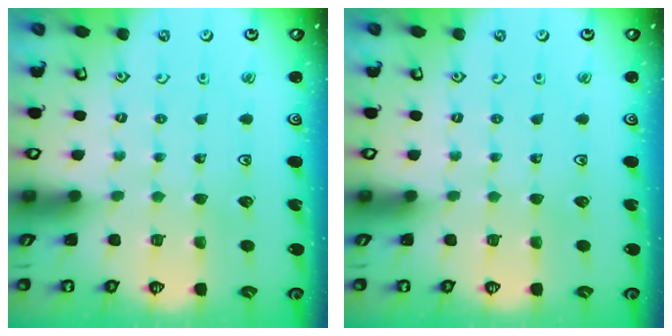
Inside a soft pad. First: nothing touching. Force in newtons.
{"total": 0.0}